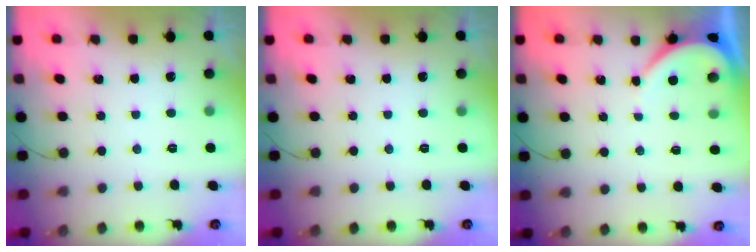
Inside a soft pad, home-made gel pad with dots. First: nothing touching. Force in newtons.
{"total": 0.0}
{"total": 3.9, "press": 3.9, "slide": 0.4}